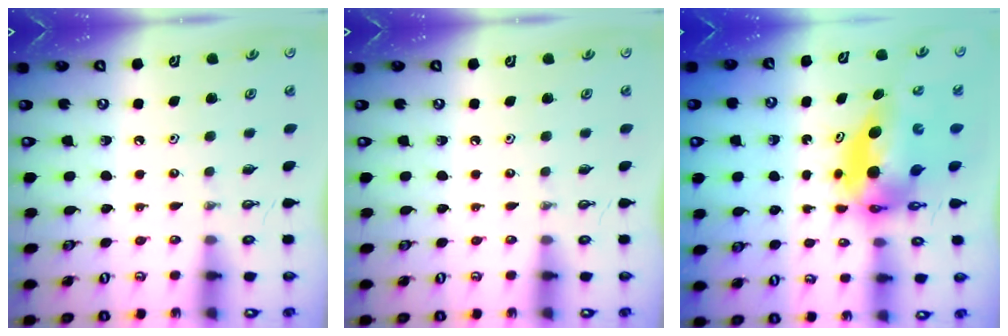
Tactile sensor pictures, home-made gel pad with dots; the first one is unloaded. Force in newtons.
{"total": 0.0}
{"total": 7.6, "press": 7.5, "slide": 0.9}